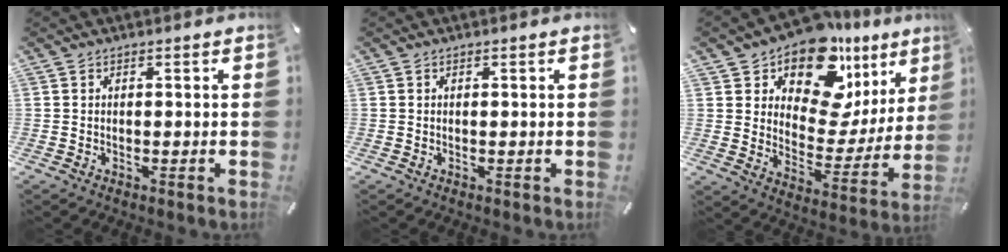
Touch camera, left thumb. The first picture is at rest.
{"total": 0.0}
{"total": 16.1, "force": [11.4, 9.1, 6.6], "torque": [-0.108, -0.098, 0.201]}